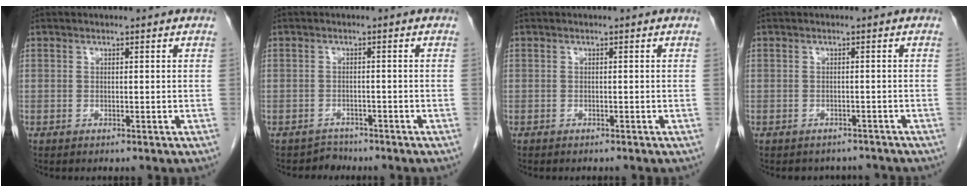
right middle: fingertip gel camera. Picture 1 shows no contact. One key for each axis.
{"total": 2.1, "fx": -1.7, "fy": 0.7, "fz": -0.9, "tx": 0.016, "ty": 0.000, "tz": -0.031}
{"total": 0.5, "fx": -0.5, "fy": 0.1, "fz": 0.2, "tx": -0.008, "ty": -0.001, "tz": -0.008}
{"total": 4.2, "fx": -3.8, "fy": 1.8, "fz": 0.1, "tx": -0.002, "ty": 0.005, "tz": -0.044}